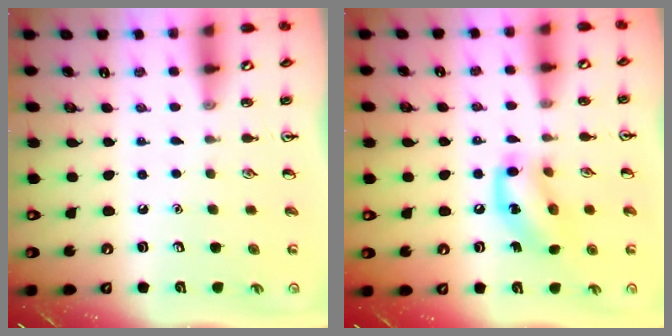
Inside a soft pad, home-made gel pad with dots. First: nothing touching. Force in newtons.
{"total": 12.7, "press": 12.5, "slide": 2.2}